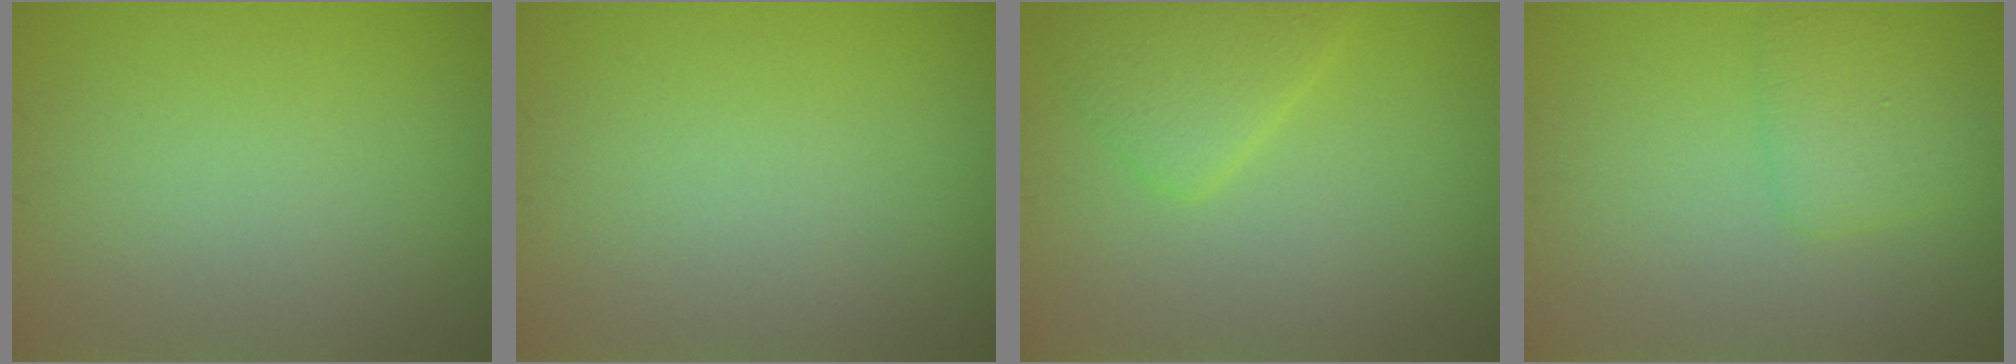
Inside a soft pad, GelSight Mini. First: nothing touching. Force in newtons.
{"total": 0.0}
{"total": 2.3, "press": 2.3, "slide": 0.0}
{"total": 2.5, "press": 2.5, "slide": 0.1}